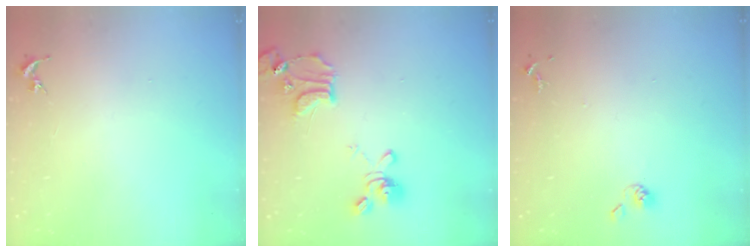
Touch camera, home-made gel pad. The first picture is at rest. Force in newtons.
{"total": 15.3, "press": 15.3, "slide": 1.1}
{"total": 5.5, "press": 5.4, "slide": 0.9}